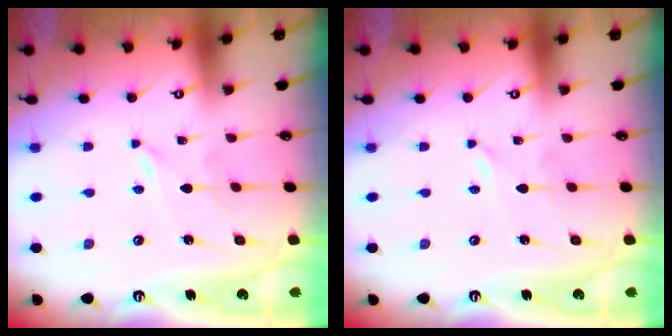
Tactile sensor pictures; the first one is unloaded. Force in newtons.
{"total": 0.0}